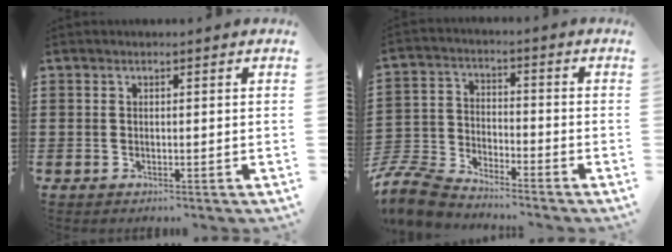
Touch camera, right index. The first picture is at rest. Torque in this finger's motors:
{"motor_torque": [-1.07, 1.07, -1.05, -0.21]}